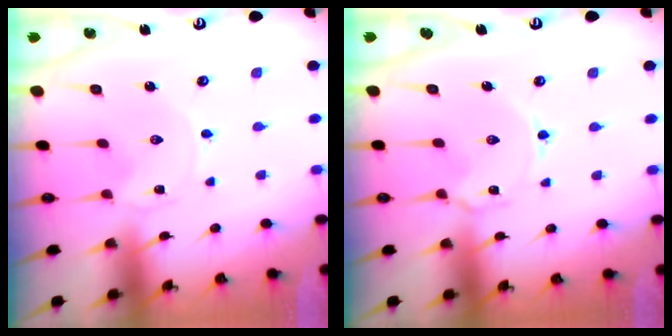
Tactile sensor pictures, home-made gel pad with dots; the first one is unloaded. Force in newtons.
{"total": 2.3, "press": 2.3, "slide": 0.4}